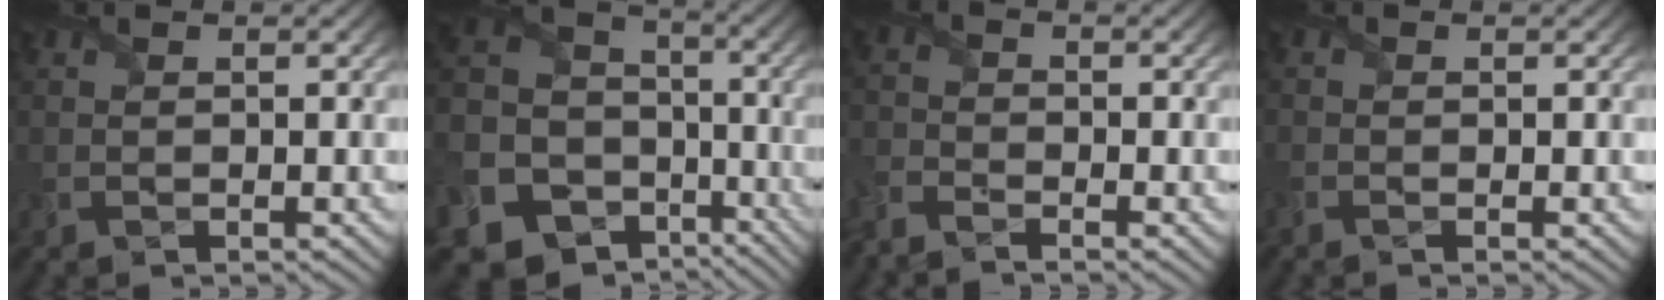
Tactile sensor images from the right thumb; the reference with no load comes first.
{"total": 19.3, "force": [-8.6, 15.8, 6.9], "torque": [-0.242, -0.051, -0.126]}
{"total": 3.8, "force": [-3.4, 1.0, 1.2], "torque": [-0.036, -0.008, -0.082]}
{"total": 1.3, "force": [-0.9, 0.5, 0.8], "torque": [-0.024, -0.006, -0.019]}